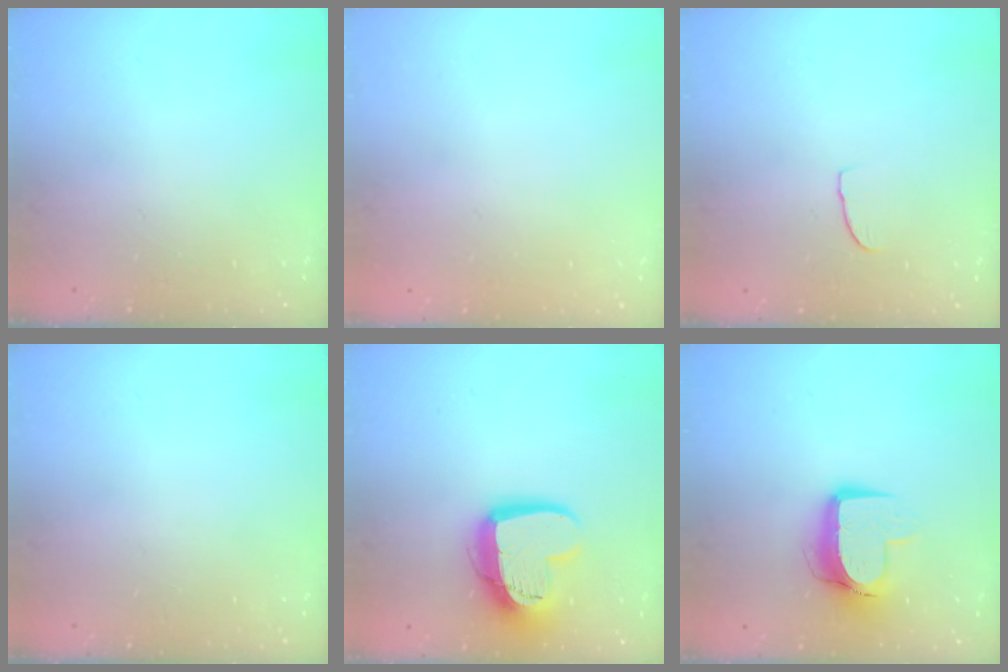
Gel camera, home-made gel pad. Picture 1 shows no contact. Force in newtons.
{"total": 0.0}
{"total": 4.2, "press": 4.2, "slide": 0.4}
{"total": 0.0}
{"total": 15.3, "press": 15.2, "slide": 1.2}
{"total": 10.7, "press": 10.7, "slide": 1.0}